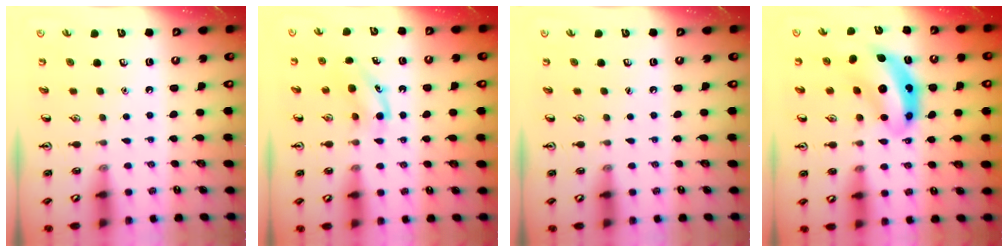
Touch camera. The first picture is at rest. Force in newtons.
{"total": 5.6, "press": 5.3, "slide": 1.7}
{"total": 0.0}
{"total": 10.0, "press": 9.5, "slide": 2.9}